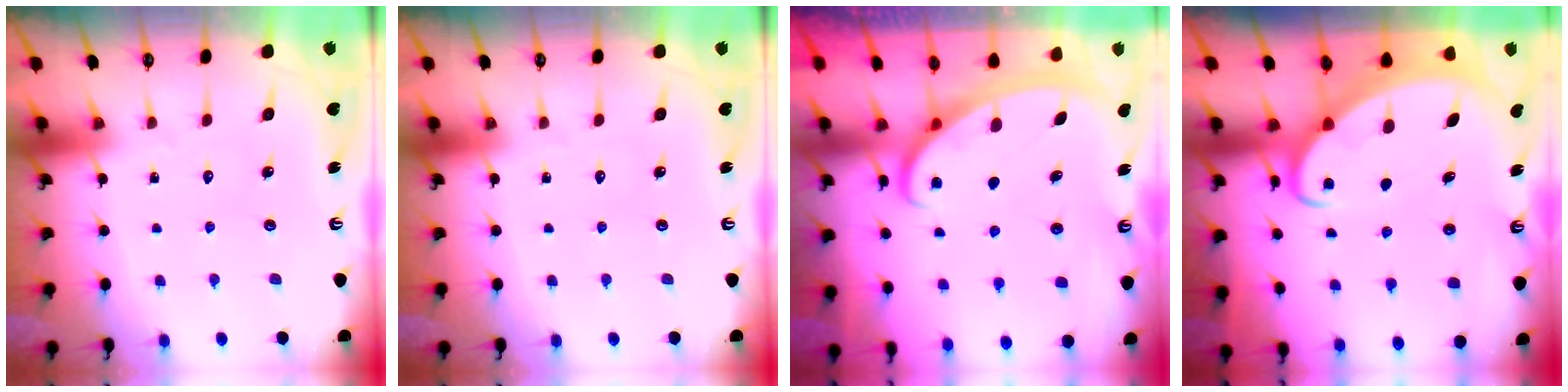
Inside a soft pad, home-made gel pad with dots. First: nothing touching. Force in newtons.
{"total": 0.0}
{"total": 2.8, "press": 2.7, "slide": 0.4}
{"total": 2.5, "press": 2.4, "slide": 0.3}